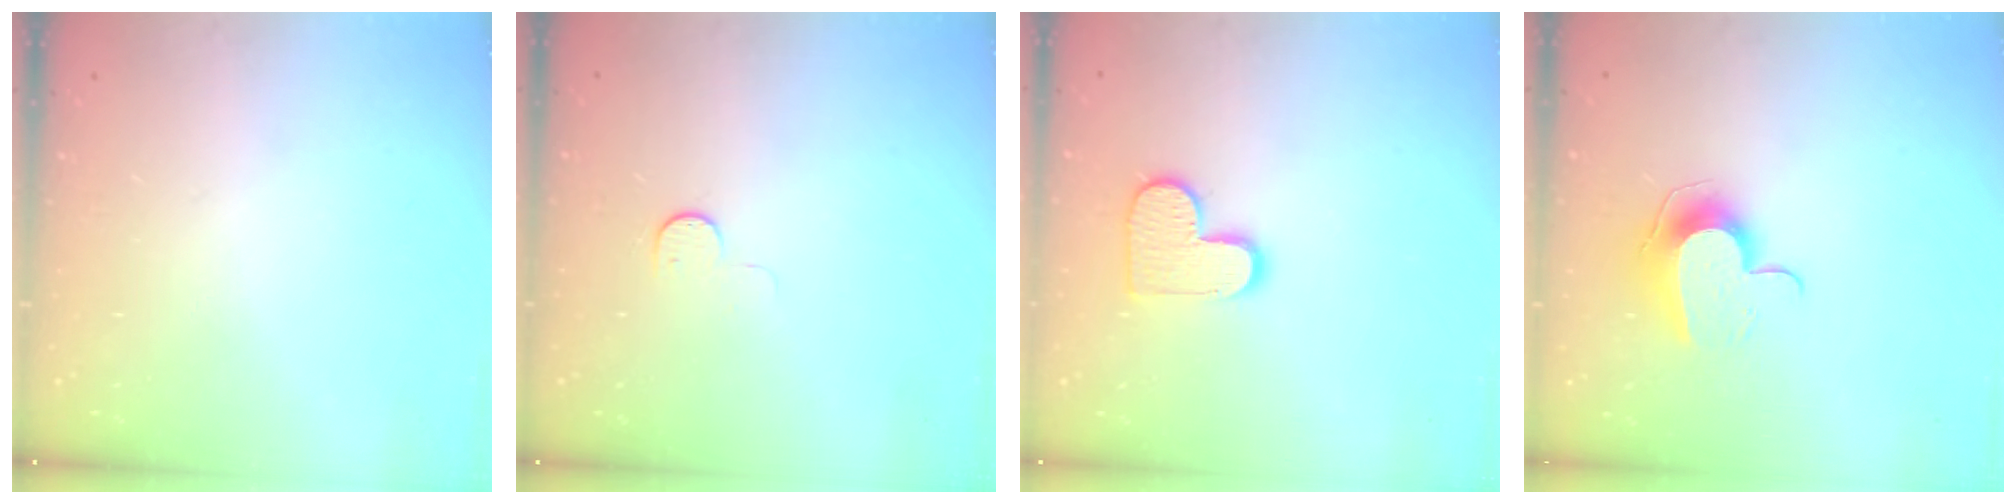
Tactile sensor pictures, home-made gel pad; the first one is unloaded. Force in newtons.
{"total": 4.9, "press": 4.9, "slide": 0.5}
{"total": 10.5, "press": 10.5, "slide": 0.5}
{"total": 10.5, "press": 10.5, "slide": 0.1}